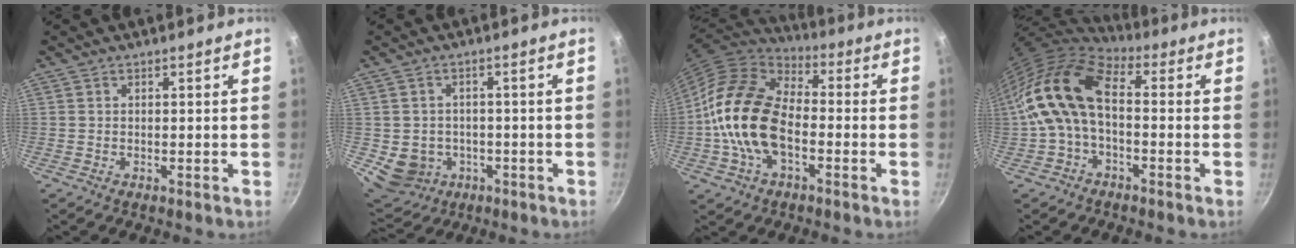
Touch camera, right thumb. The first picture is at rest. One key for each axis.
{"total": 8.6, "fx": -2.2, "fy": 7.4, "fz": 3.8, "tx": -0.046, "ty": 0.015, "tz": -0.015}
{"total": 18.8, "fx": -3.4, "fy": 11.7, "fz": 14.4, "tx": -0.242, "ty": 0.033, "tz": -0.079}
{"total": 13.4, "fx": -0.4, "fy": 8.0, "fz": 10.7, "tx": -0.194, "ty": 0.033, "tz": -0.018}